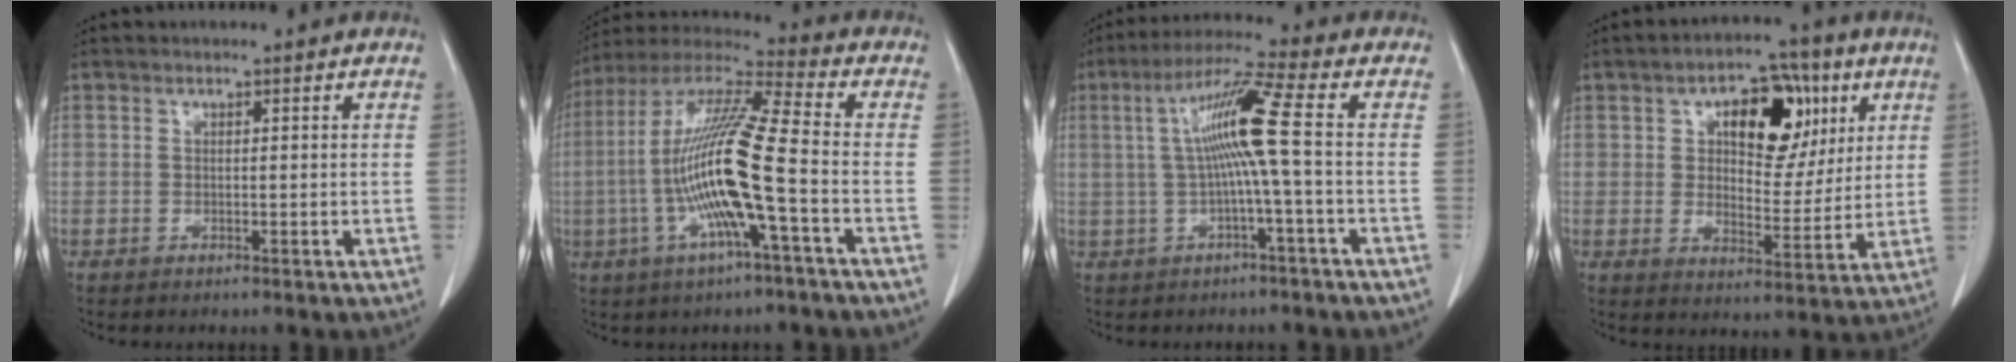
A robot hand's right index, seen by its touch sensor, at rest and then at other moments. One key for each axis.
{"total": 16.1, "fx": -3.3, "fy": 0.4, "fz": 15.8, "tx": -0.314, "ty": 0.004, "tz": -0.071}
{"total": 9.0, "fx": 0.2, "fy": -1.4, "fz": 8.9, "tx": -0.168, "ty": 0.020, "tz": 0.006}
{"total": 12.9, "fx": 4.9, "fy": 6.8, "fz": 9.8, "tx": -0.139, "ty": 0.025, "tz": 0.082}